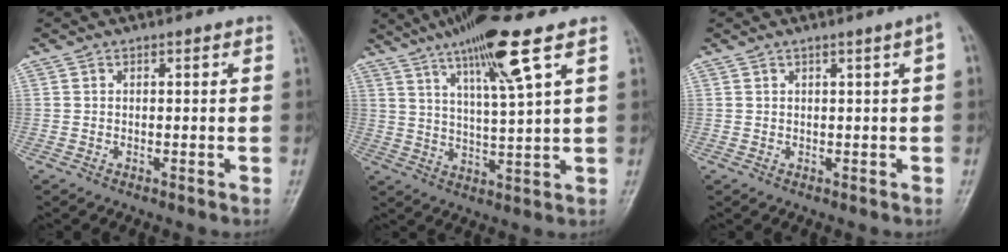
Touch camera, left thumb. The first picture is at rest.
{"total": 13.2, "force": [7.4, 0.8, 10.9], "torque": [-0.194, -0.026, 0.130]}
{"total": 2.2, "force": [0.7, -0.1, 2.1], "torque": [-0.029, 0.005, 0.009]}